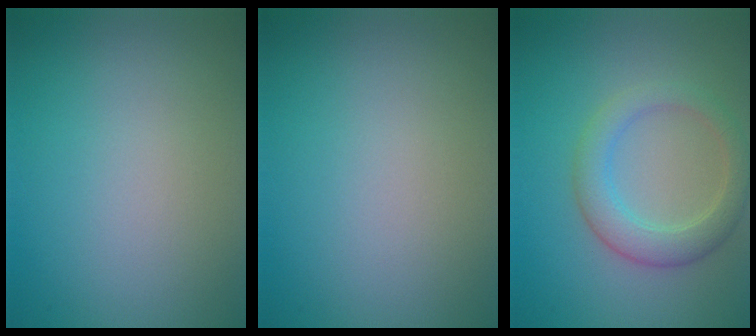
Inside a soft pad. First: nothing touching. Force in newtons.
{"total": 0.0}
{"total": 3.5, "press": 3.5, "slide": 0.1}